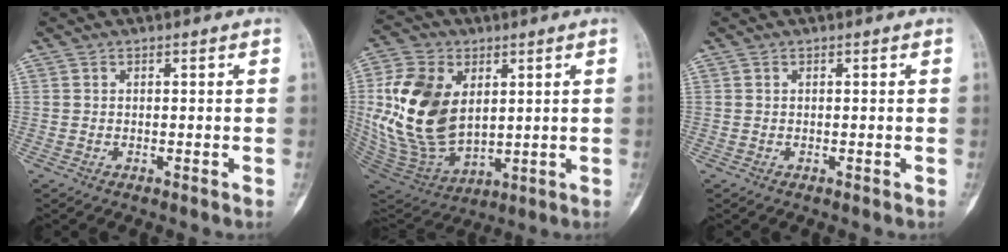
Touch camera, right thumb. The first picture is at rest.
{"total": 19.6, "force": [3.2, 12.9, 14.3], "torque": [-0.273, -0.020, 0.076]}
{"total": 0.0}